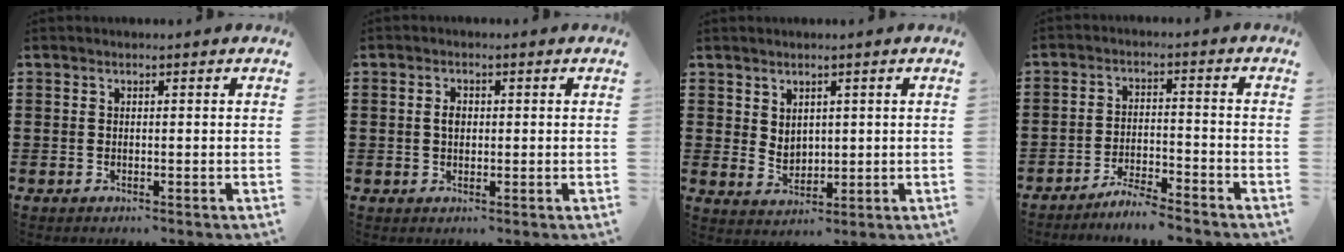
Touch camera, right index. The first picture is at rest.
{"total": 2.1, "force": [0.2, 1.3, 1.6], "torque": [-0.033, 0.007, 0.002]}
{"total": 2.9, "force": [1.7, 2.2, 0.9], "torque": [-0.018, 0.002, 0.030]}
{"total": 4.4, "force": [-4.3, -0.2, 1.0], "torque": [-0.026, -0.001, -0.088]}